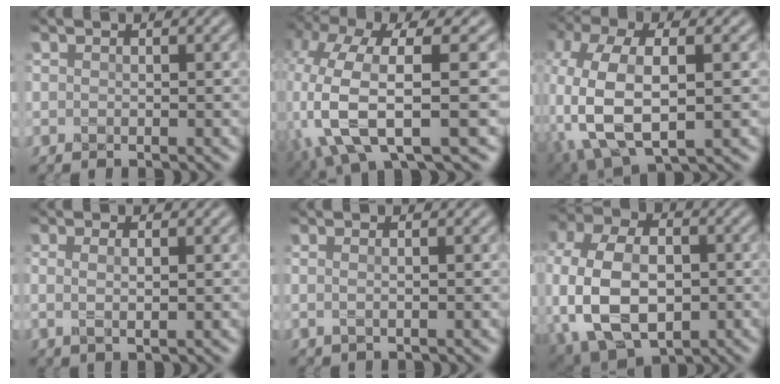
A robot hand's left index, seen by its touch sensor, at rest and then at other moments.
{"total": 9.8, "force": [-1.2, 4.5, 8.6], "torque": [-0.196, -0.017, -0.015]}
{"total": 10.1, "force": [-1.0, 5.8, 8.3], "torque": [-0.202, 0.001, -0.018]}
{"total": 1.5, "force": [0.5, 0.4, 1.3], "torque": [-0.023, 0.004, 0.004]}
{"total": 1.0, "force": [0.3, 0.4, 0.9], "torque": [-0.011, -0.003, -0.003]}
{"total": 12.7, "force": [-2.1, 9.0, 8.8], "torque": [-0.207, -0.019, -0.022]}